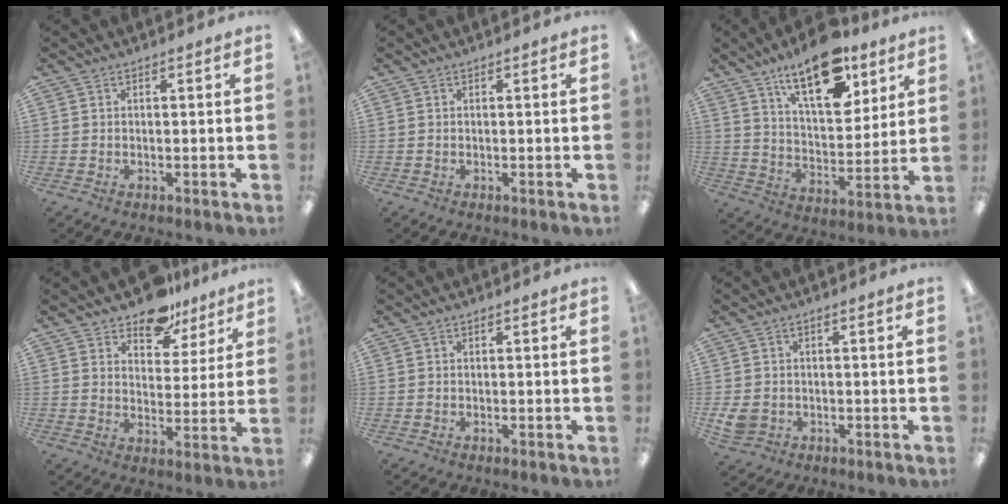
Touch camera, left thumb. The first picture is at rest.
{"total": 0.0}
{"total": 18.2, "force": [11.9, 8.1, 11.1], "torque": [-0.167, -0.059, 0.200]}
{"total": 10.5, "force": [8.6, 5.4, 2.6], "torque": [-0.040, -0.057, 0.160]}
{"total": 0.0}
{"total": 3.8, "force": [-0.8, 3.2, 1.9], "torque": [-0.045, 0.001, -0.015]}